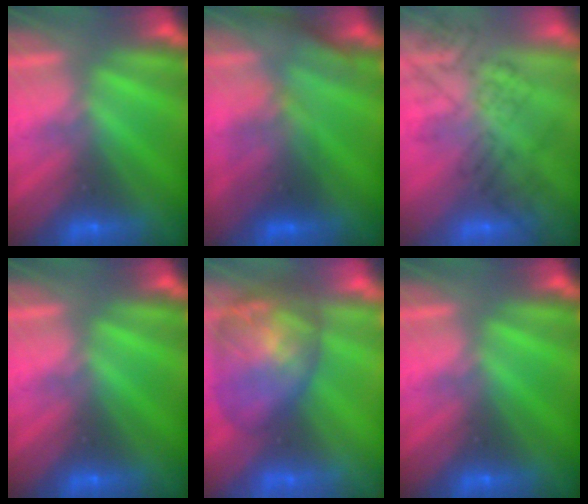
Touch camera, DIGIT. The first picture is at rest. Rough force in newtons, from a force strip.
{"total": 2.8}
{"total": 4.6}
{"total": 0.0}
{"total": 7.8}
{"total": 0.0}